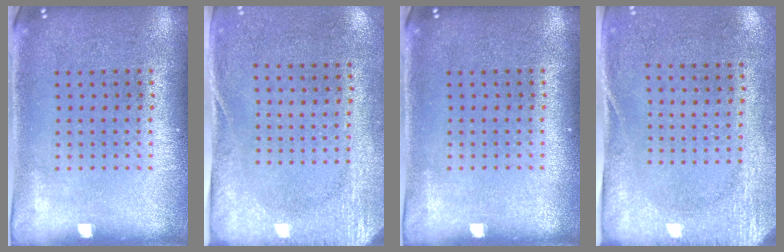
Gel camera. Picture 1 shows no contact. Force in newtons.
{"total": 2.7, "press": 2.1, "slide": 1.7}
{"total": 0.0}
{"total": 2.7, "press": 2.1, "slide": 1.7}